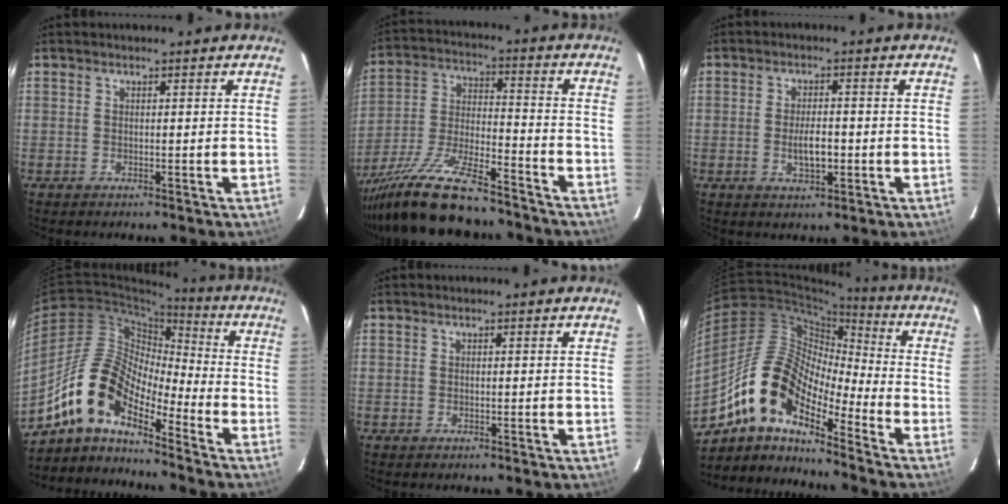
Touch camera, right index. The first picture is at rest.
{"total": 19.1, "force": [-15.5, 3.7, 10.5], "torque": [-0.222, -0.035, -0.267]}
{"total": 4.5, "force": [-1.0, 1.7, 4.1], "torque": [-0.077, -0.005, -0.014]}
{"total": 13.4, "force": [-9.7, 4.5, 8.1], "torque": [-0.134, 0.009, -0.199]}
{"total": 0.0}
{"total": 14.8, "force": [-9.9, 5.1, 9.8], "torque": [-0.161, 0.005, -0.203]}